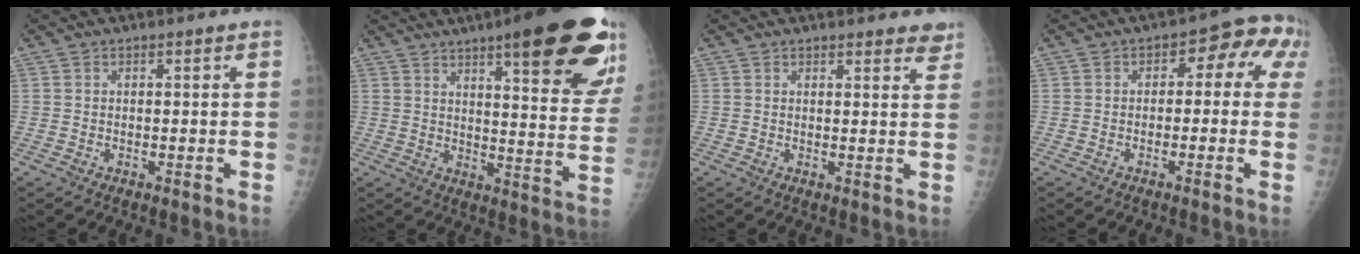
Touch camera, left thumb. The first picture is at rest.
{"total": 24.7, "force": [14.7, 5.6, 19.0], "torque": [-0.221, -0.052, 0.189]}
{"total": 4.1, "force": [3.6, 1.3, 1.6], "torque": [0.006, -0.015, 0.036]}
{"total": 7.4, "force": [0.4, 4.8, 5.6], "torque": [-0.025, 0.042, -0.010]}